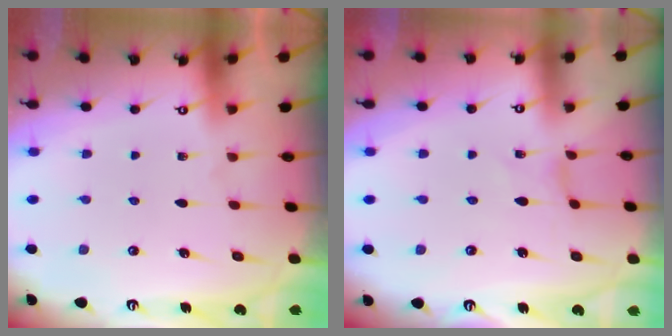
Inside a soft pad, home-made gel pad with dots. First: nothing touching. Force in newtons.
{"total": 0.0}